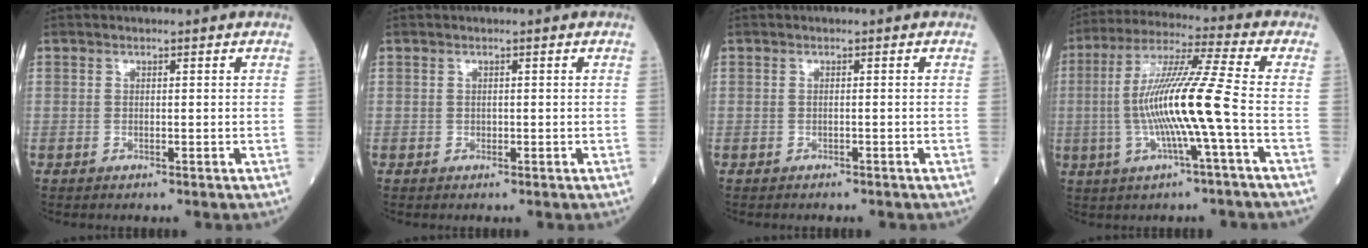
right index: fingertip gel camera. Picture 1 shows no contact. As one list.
[{"total": 0.0}, {"total": 1.4, "force": [-1.2, 0.3, 0.6], "torque": [-0.013, -0.003, -0.013]}, {"total": 13.2, "force": [-2.2, -1.2, 13.0], "torque": [-0.251, 0.007, -0.046]}]